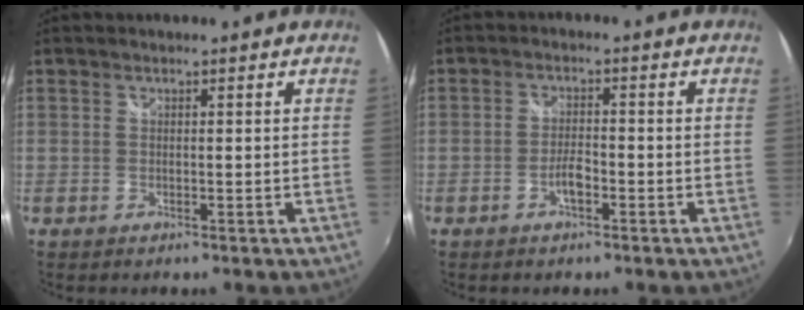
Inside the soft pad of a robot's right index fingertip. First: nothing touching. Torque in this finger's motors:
{"motor_torque": [0.56, 0.14, 0.35, 0.04]}